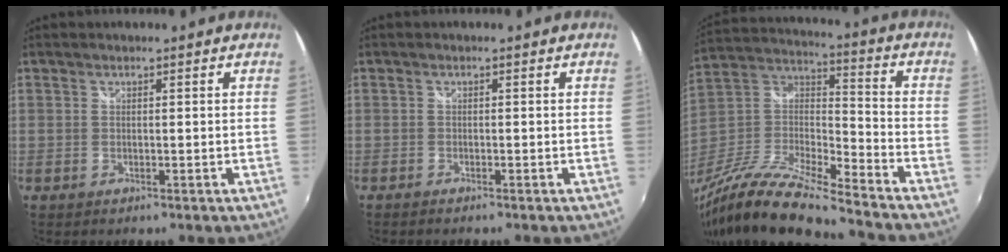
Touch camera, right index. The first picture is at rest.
{"total": 1.2, "force": [-1.1, 0.2, 0.5], "torque": [-0.014, -0.007, -0.020]}
{"total": 22.3, "force": [-17.9, 3.0, 13.0], "torque": [-0.255, -0.028, -0.335]}